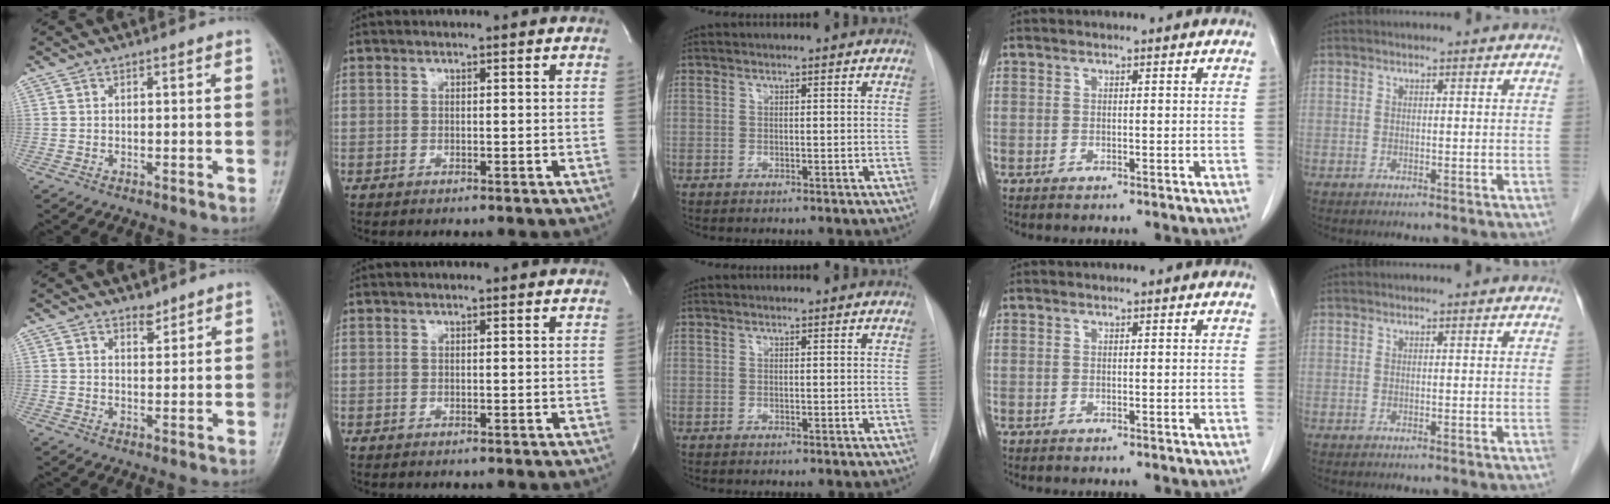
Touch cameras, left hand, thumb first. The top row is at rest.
{"thumb": {"total": 2.3, "force": [2.0, 1.0, 0.7], "torque": [0.002, -0.016, 0.031]}, "index": {"total": 0.7, "force": [0.6, 0.0, 0.3], "torque": [-0.005, 0.006, 0.007]}}